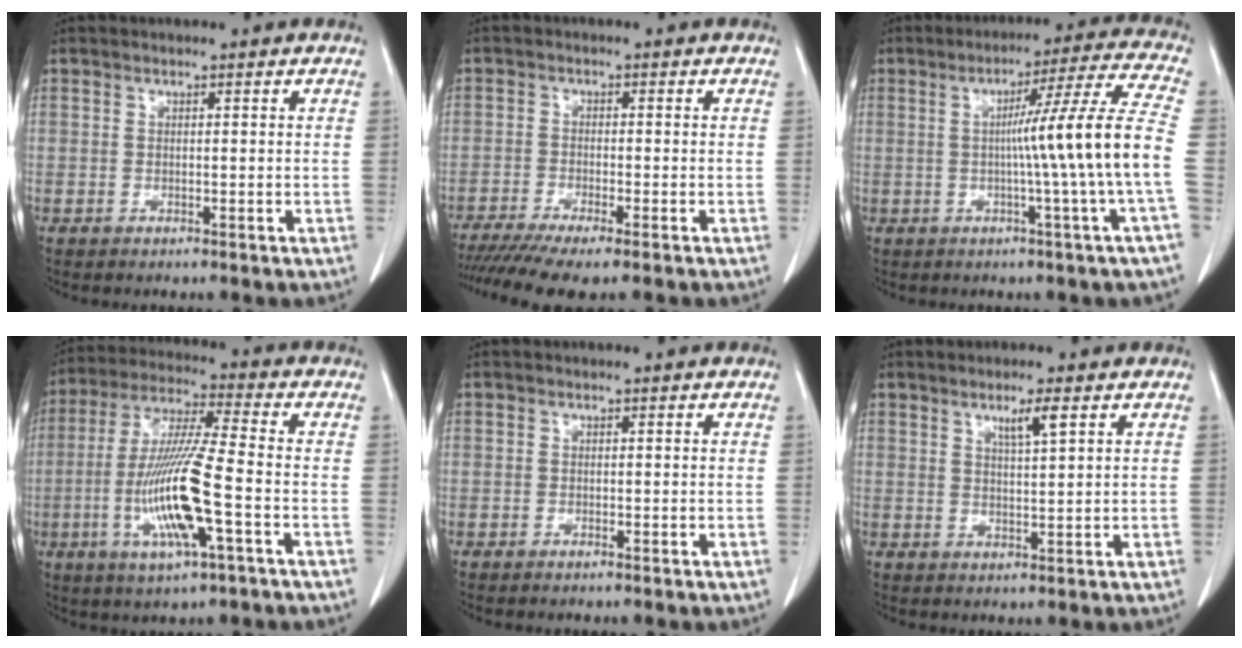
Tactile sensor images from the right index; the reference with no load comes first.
{"total": 8.7, "force": [-7.0, 0.0, 5.1], "torque": [-0.078, -0.016, -0.112]}
{"total": 13.6, "force": [-1.3, -3.2, 13.2], "torque": [-0.184, -0.002, -0.019]}
{"total": 14.2, "force": [-3.8, 0.7, 13.6], "torque": [-0.279, -0.012, -0.074]}
{"total": 0.0}
{"total": 3.3, "force": [1.8, 0.0, 2.8], "torque": [-0.052, -0.004, 0.034]}